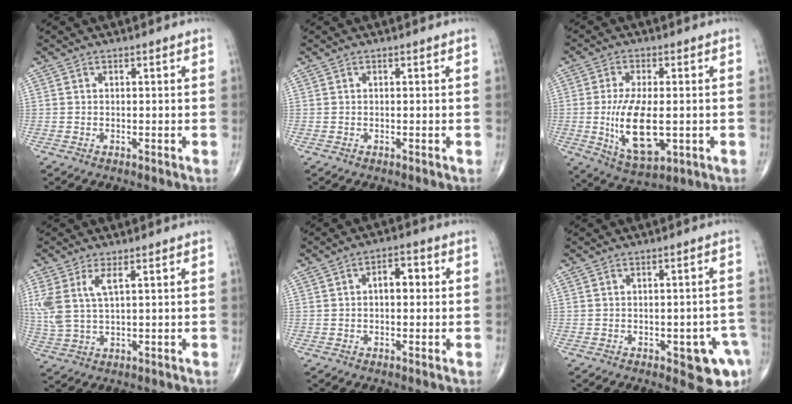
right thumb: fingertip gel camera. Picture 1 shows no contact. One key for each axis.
{"total": 0.0}
{"total": 12.7, "fx": -1.6, "fy": 5.7, "fz": 11.3, "tx": -0.207, "ty": -0.018, "tz": -0.017}
{"total": 7.4, "fx": 2.6, "fy": 2.9, "fz": 6.2, "tx": -0.158, "ty": -0.001, "tz": 0.062}
{"total": 6.5, "fx": 0.7, "fy": 3.7, "fz": 5.3, "tx": -0.057, "ty": 0.020, "tz": 0.000}
{"total": 13.3, "fx": -4.3, "fy": 5.5, "fz": 11.3, "tx": -0.092, "ty": 0.019, "tz": -0.038}